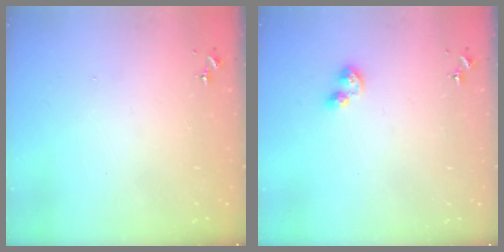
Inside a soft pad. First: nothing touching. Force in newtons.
{"total": 6.6, "press": 6.6, "slide": 0.8}